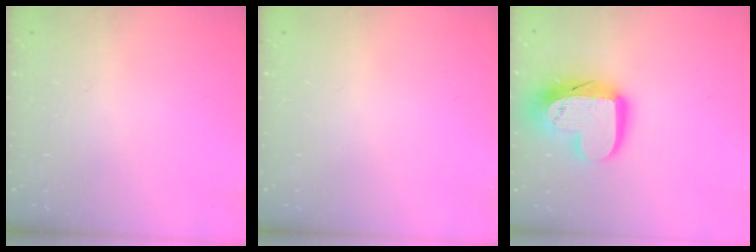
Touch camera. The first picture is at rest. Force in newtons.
{"total": 0.0}
{"total": 17.0, "press": 17.0, "slide": 1.3}